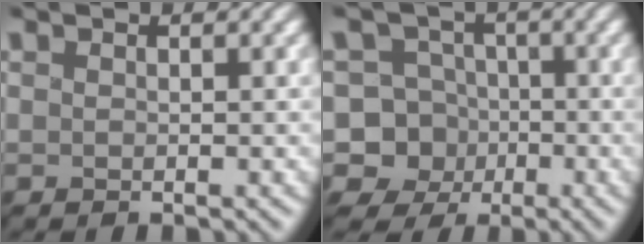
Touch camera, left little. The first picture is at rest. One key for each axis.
{"total": 8.5, "fx": -3.0, "fy": 7.6, "fz": 2.3, "tx": -0.019, "ty": 0.021, "tz": -0.088}